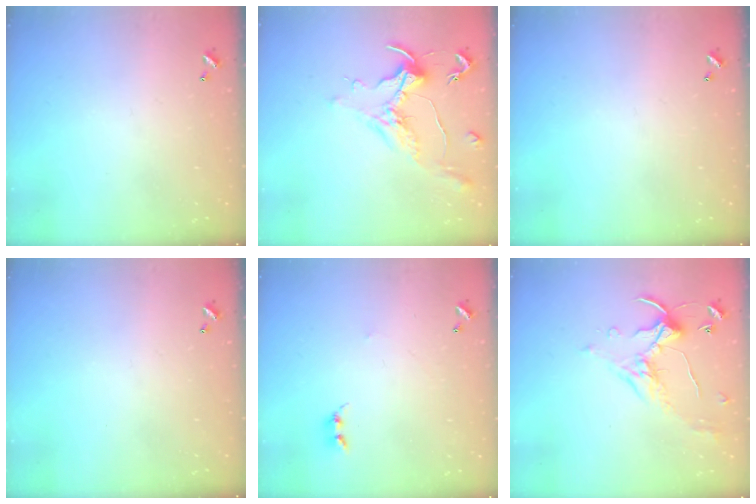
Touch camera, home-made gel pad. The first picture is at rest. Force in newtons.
{"total": 1.3, "press": 1.1, "slide": 0.6}
{"total": 0.0}
{"total": 0.0}
{"total": 2.9, "press": 2.9, "slide": 0.3}
{"total": 1.6, "press": 1.2, "slide": 1.1}